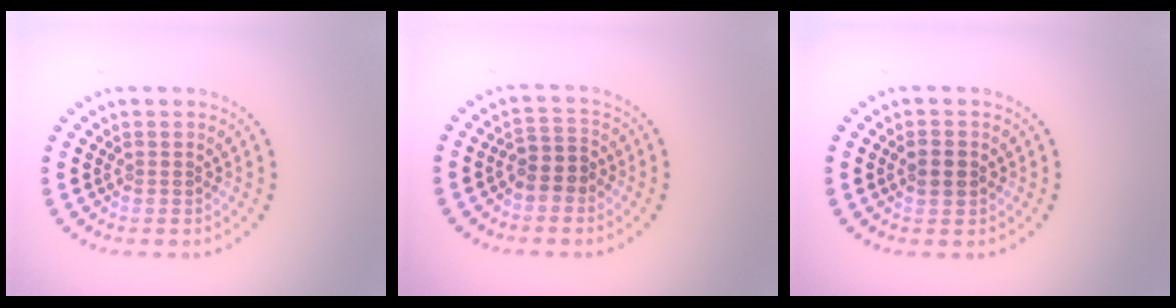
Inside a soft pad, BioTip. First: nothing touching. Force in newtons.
{"total": 2.3, "press": 2.0, "slide": 1.2}
{"total": 1.7, "press": 1.7, "slide": 0.2}